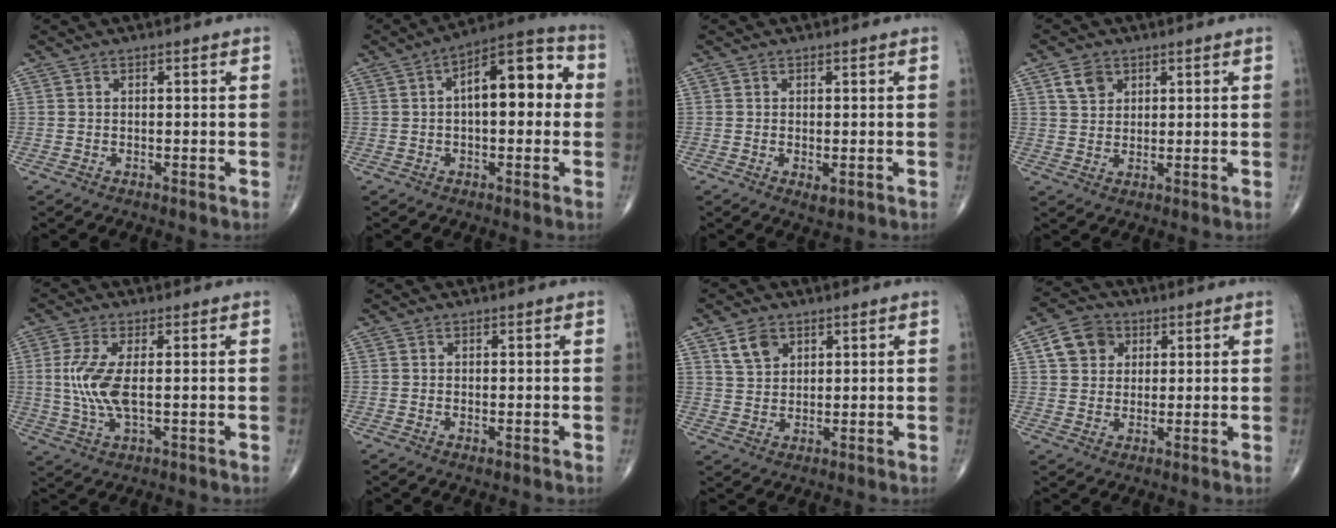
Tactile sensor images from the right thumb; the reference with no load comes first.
{"total": 13.6, "force": [1.7, 6.1, 12.0], "torque": [-0.153, 0.038, 0.015]}
{"total": 1.9, "force": [-0.4, 0.9, 1.6], "torque": [-0.027, -0.005, -0.004]}
{"total": 4.4, "force": [2.2, 3.3, 1.9], "torque": [-0.019, -0.009, 0.042]}
{"total": 8.0, "force": [0.4, 2.9, 7.5], "torque": [-0.184, -0.007, 0.009]}
{"total": 0.8, "force": [-0.2, 0.4, 0.7], "torque": [-0.013, -0.003, -0.003]}
{"total": 5.0, "force": [2.8, 3.4, 2.5], "torque": [-0.031, -0.014, 0.056]}
{"total": 7.4, "force": [2.6, 6.1, 3.3], "torque": [-0.035, 0.000, 0.041]}